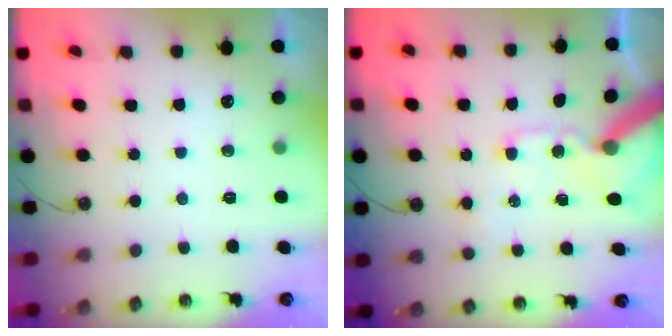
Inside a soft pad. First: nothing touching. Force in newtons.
{"total": 14.0, "press": 13.9, "slide": 2.2}